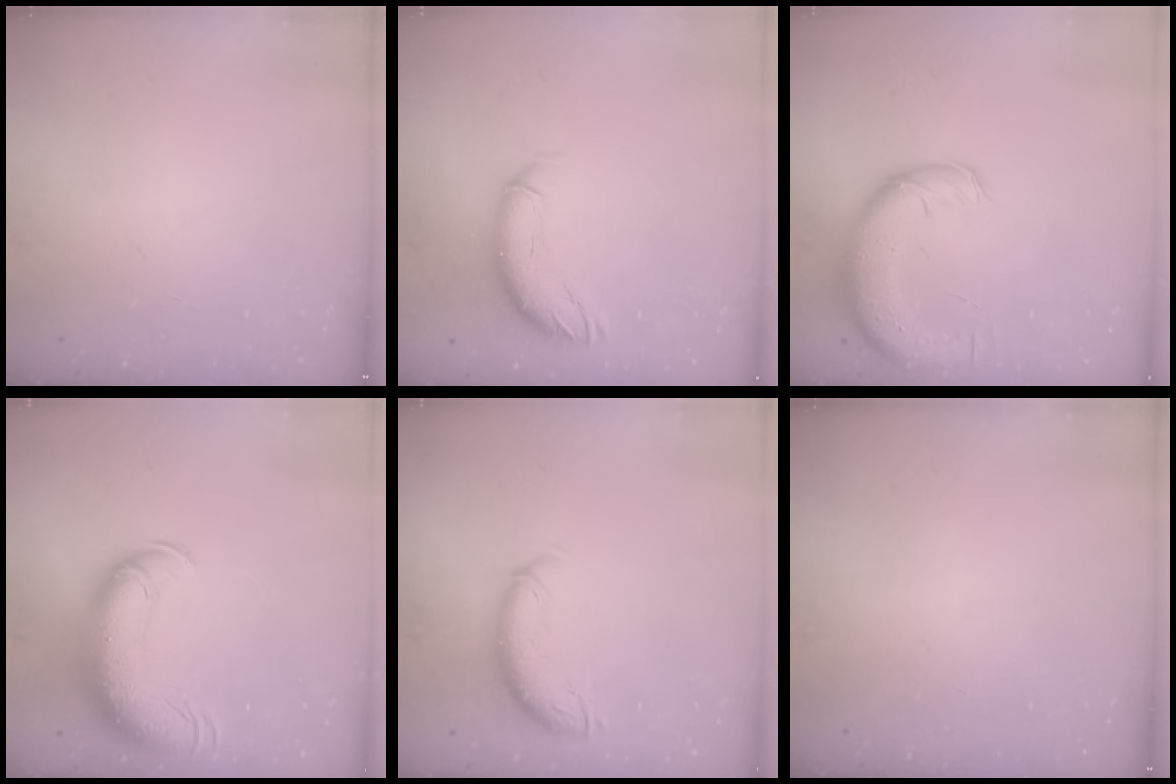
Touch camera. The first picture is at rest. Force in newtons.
{"total": 11.8, "press": 11.7, "slide": 1.9}
{"total": 13.2, "press": 12.8, "slide": 3.0}
{"total": 16.3, "press": 15.9, "slide": 3.9}
{"total": 9.7, "press": 9.7, "slide": 0.9}
{"total": 0.0}